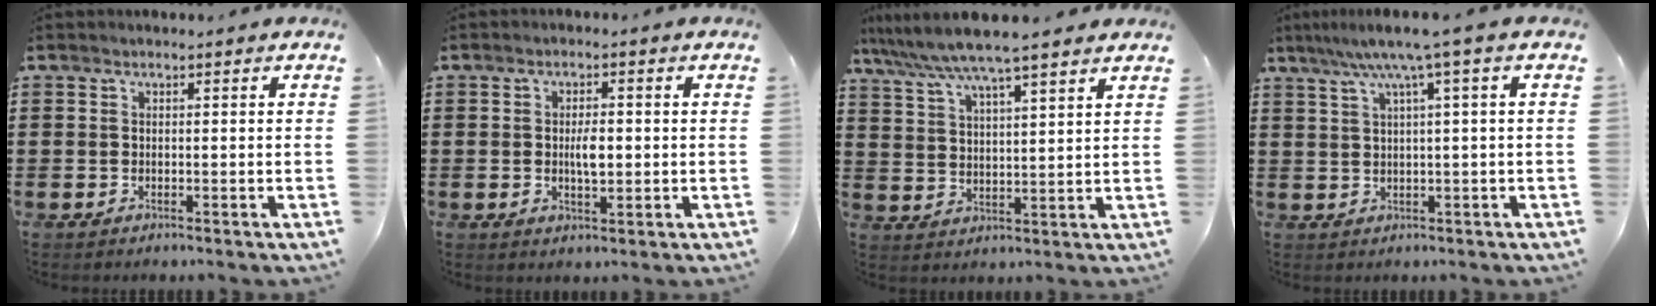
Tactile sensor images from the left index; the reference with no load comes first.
{"total": 3.5, "force": [0.0, 1.4, 3.2], "torque": [-0.054, -0.001, -0.003]}
{"total": 6.5, "force": [5.6, 0.1, 3.2], "torque": [-0.084, -0.023, 0.095]}
{"total": 5.2, "force": [2.2, -0.5, 4.7], "torque": [-0.096, -0.004, 0.033]}